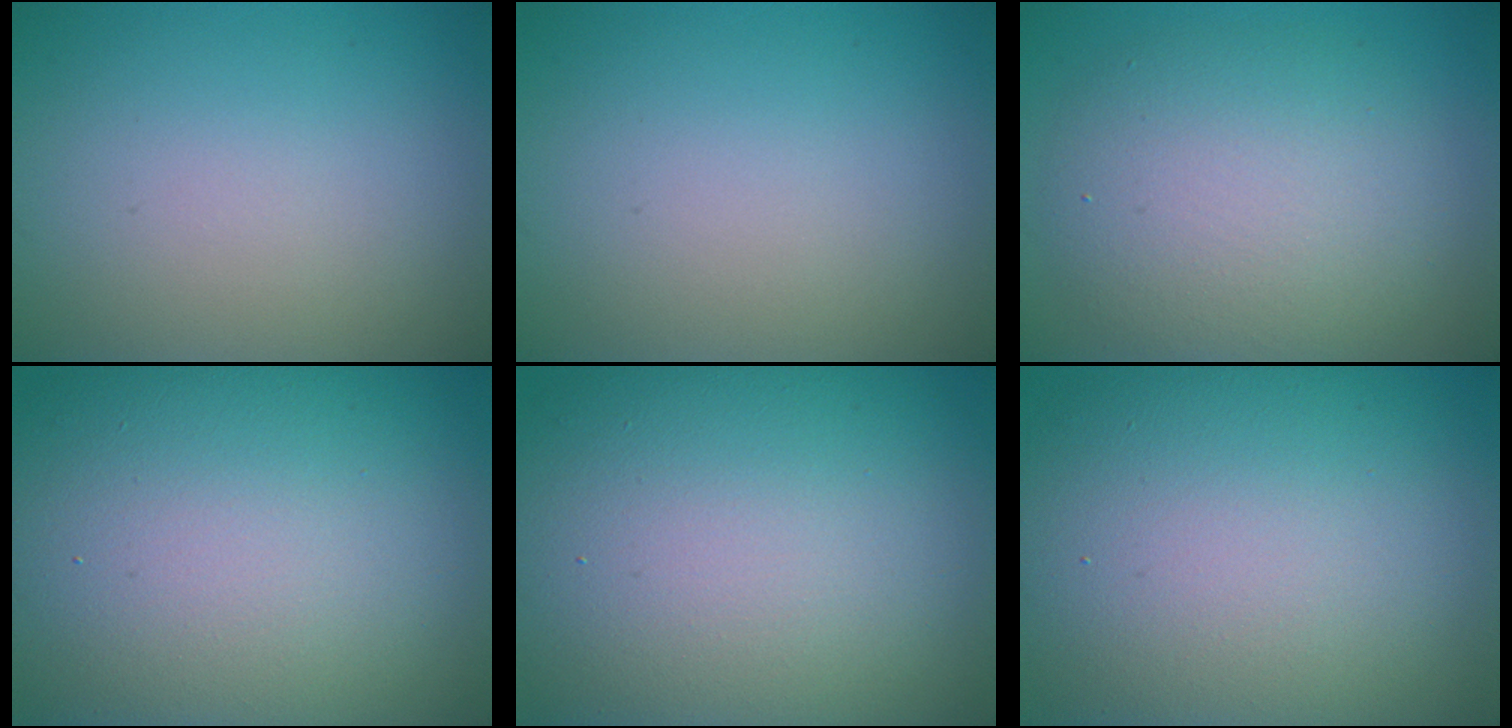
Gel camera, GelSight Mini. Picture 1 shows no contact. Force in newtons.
{"total": 0.0}
{"total": 6.9, "press": 6.9, "slide": 0.3}
{"total": 18.7, "press": 18.7, "slide": 1.1}
{"total": 18.0, "press": 17.9, "slide": 1.2}
{"total": 15.9, "press": 15.8, "slide": 0.9}